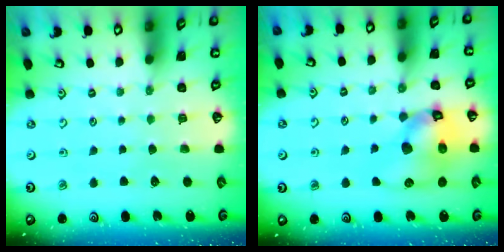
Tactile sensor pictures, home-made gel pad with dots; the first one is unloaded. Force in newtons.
{"total": 14.0, "press": 13.8, "slide": 2.1}